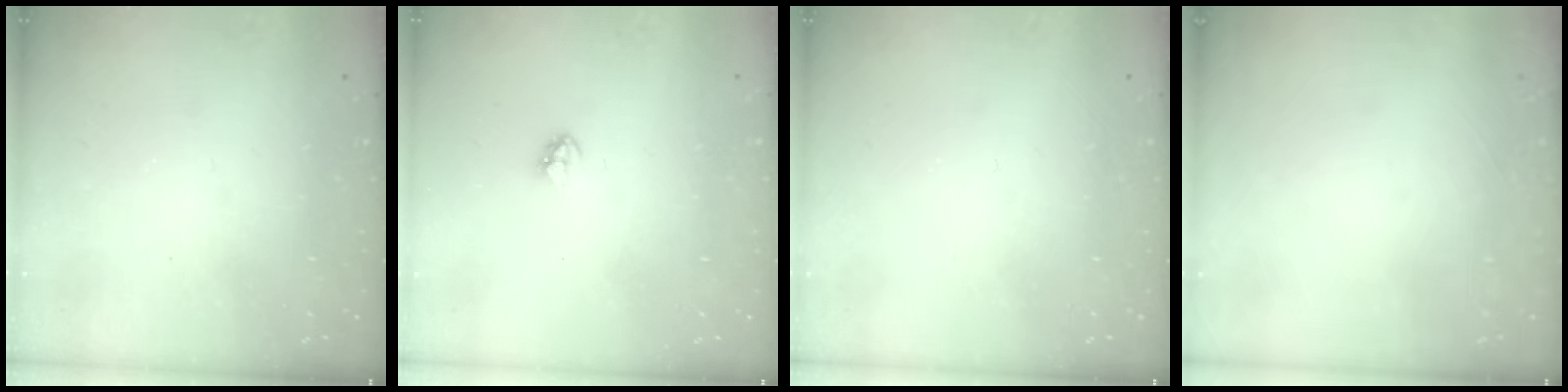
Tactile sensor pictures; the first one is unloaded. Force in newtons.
{"total": 2.9, "press": 2.9, "slide": 0.2}
{"total": 0.0}
{"total": 0.0}